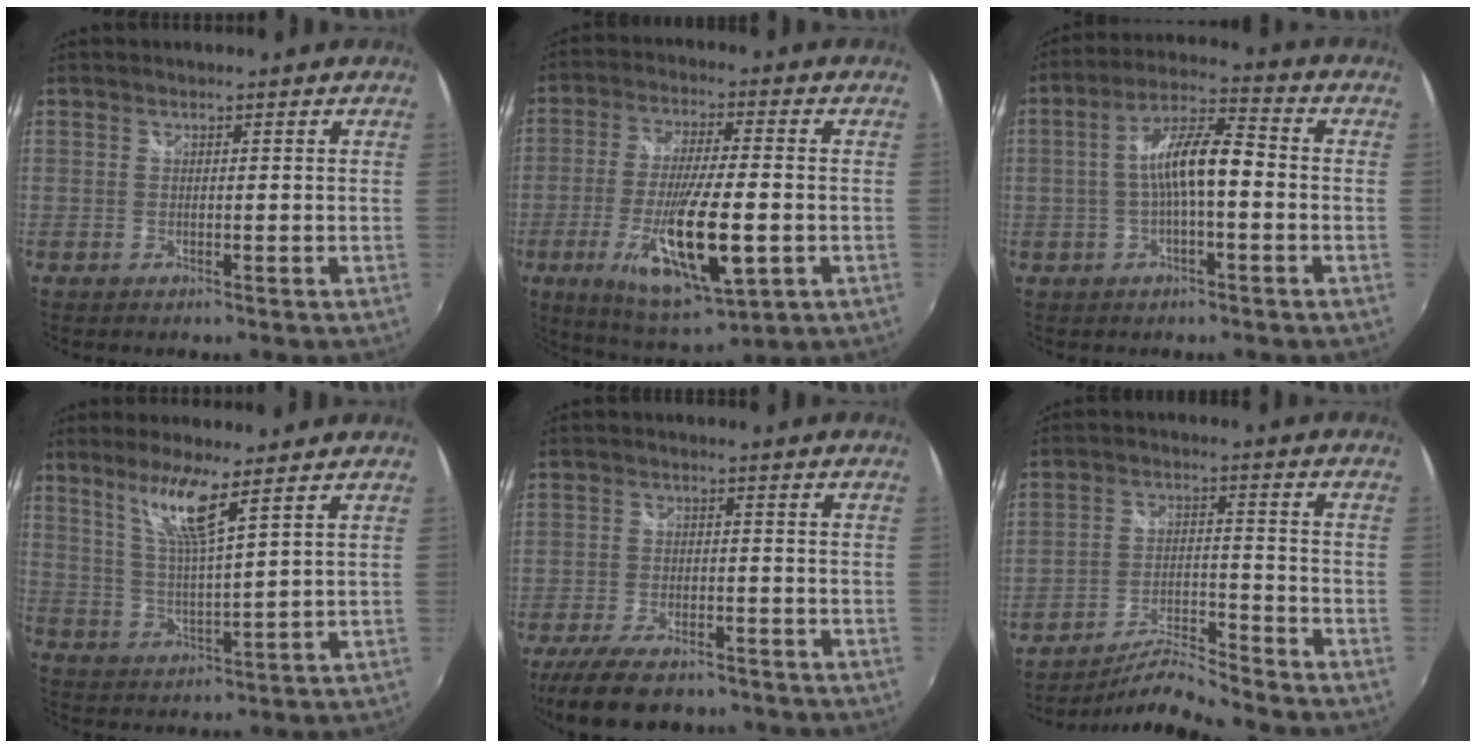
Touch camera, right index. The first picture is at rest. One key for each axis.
{"total": 18.1, "fx": -5.3, "fy": 4.5, "fz": 16.7, "tx": -0.322, "ty": -0.039, "tz": -0.085}
{"total": 9.3, "fx": -1.2, "fy": 2.3, "fz": 8.9, "tx": -0.172, "ty": 0.021, "tz": -0.020}
{"total": 8.0, "fx": 5.1, "fy": -0.2, "fz": 6.1, "tx": -0.117, "ty": -0.004, "tz": 0.103}
{"total": 14.1, "fx": -11.2, "fy": 5.2, "fz": 7.0, "tx": -0.155, "ty": -0.029, "tz": -0.177}
{"total": 9.1, "fx": -8.9, "fy": -0.7, "fz": 1.8, "tx": -0.045, "ty": 0.009, "tz": -0.157}